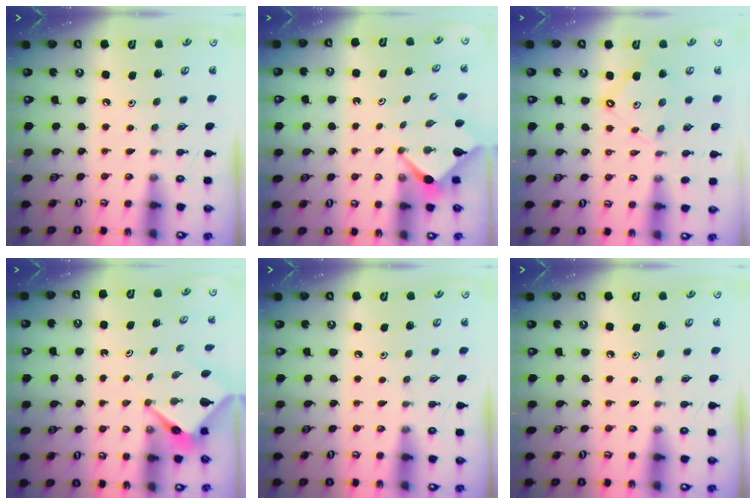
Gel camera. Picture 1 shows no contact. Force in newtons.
{"total": 2.6, "press": 2.5, "slide": 0.3}
{"total": 7.9, "press": 7.9, "slide": 0.7}
{"total": 3.9, "press": 3.9, "slide": 0.2}
{"total": 0.0}
{"total": 0.0}